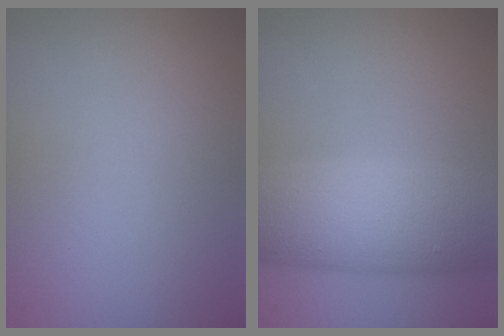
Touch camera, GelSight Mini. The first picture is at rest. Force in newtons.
{"total": 8.4, "press": 8.4, "slide": 0.2}